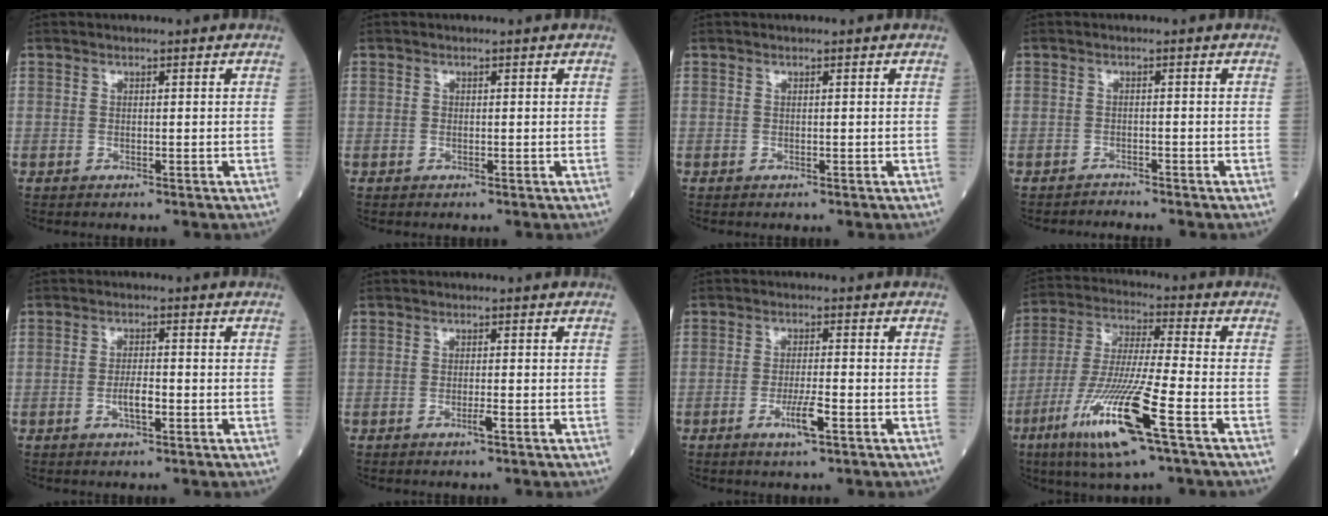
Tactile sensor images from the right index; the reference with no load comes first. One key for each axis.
{"total": 0.0}
{"total": 0.0}
{"total": 1.4, "fx": -1.2, "fy": -0.4, "fz": -0.5, "tx": 0.004, "ty": -0.010, "tz": -0.020}
{"total": 3.0, "fx": -1.0, "fy": 0.8, "fz": 2.7, "tx": -0.049, "ty": 0.002, "tz": -0.017}
{"total": 1.3, "fx": -0.7, "fy": -0.1, "fz": 1.1, "tx": -0.024, "ty": -0.002, "tz": -0.014}
{"total": 4.1, "fx": -1.9, "fy": 0.2, "fz": 3.7, "tx": -0.072, "ty": -0.006, "tz": -0.036}
{"total": 15.7, "fx": -7.3, "fy": 0.2, "fz": 13.9, "tx": -0.291, "ty": -0.029, "tz": -0.135}